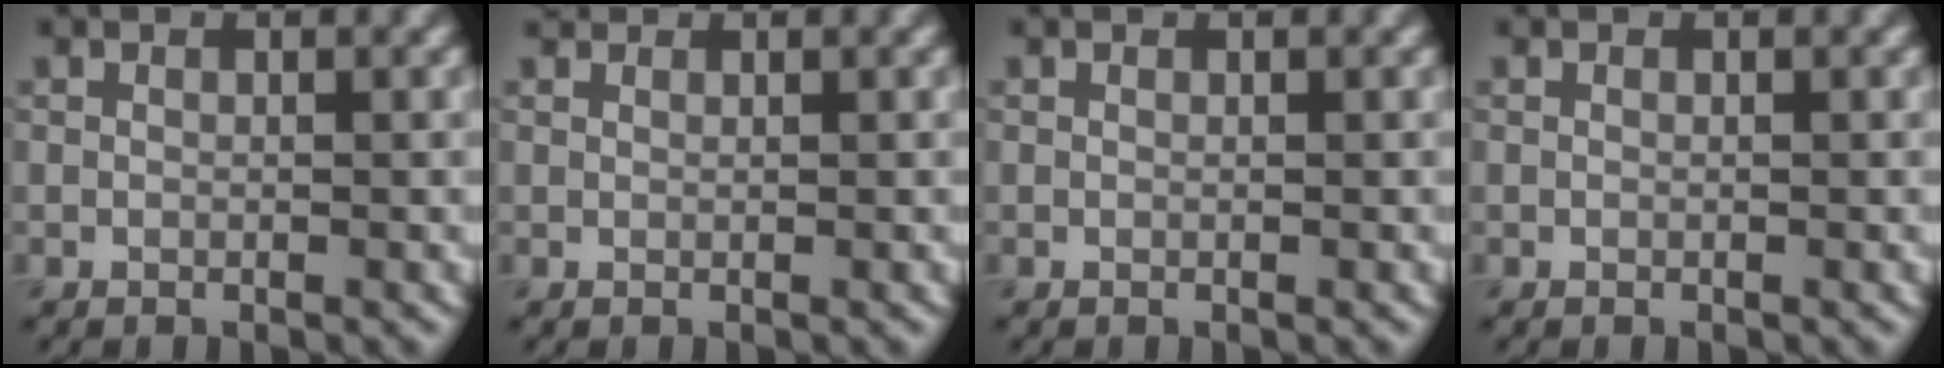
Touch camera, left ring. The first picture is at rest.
{"total": 0.8, "force": [0.8, 0.2, 0.2], "torque": [-0.007, 0.000, 0.012]}
{"total": 0.0}
{"total": 0.0}